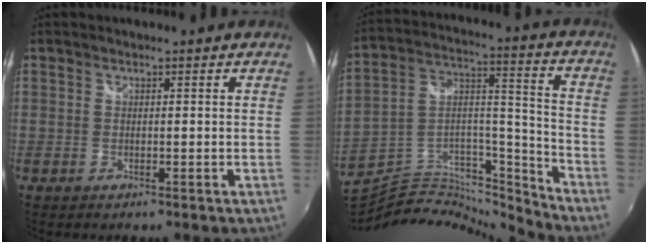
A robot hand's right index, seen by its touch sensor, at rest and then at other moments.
{"total": 15.9, "force": [-15.6, 2.2, 2.2], "torque": [-0.026, 0.064, -0.282]}